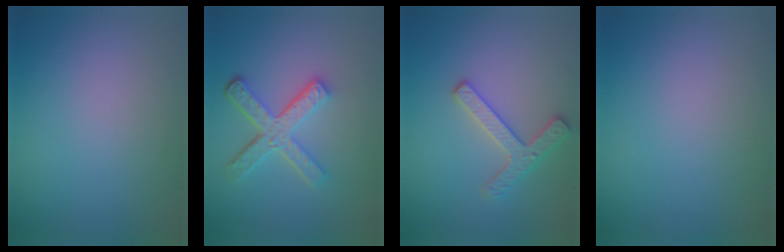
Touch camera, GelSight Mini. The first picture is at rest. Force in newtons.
{"total": 4.9, "press": 3.6, "slide": 3.3}
{"total": 2.7, "press": 2.6, "slide": 0.7}
{"total": 0.0}